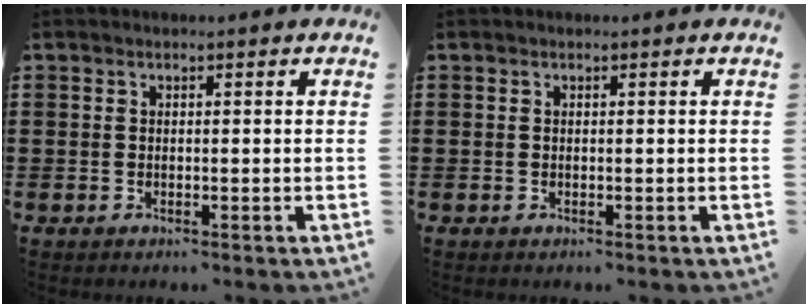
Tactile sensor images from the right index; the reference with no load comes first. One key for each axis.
{"total": 0.0}